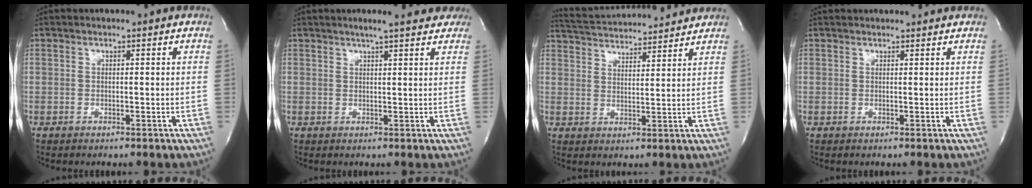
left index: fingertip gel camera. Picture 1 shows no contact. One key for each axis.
{"total": 7.6, "fx": 6.3, "fy": 1.4, "fz": 4.0, "tx": -0.050, "ty": 0.013, "tz": 0.070}
{"total": 12.7, "fx": 12.1, "fy": 1.2, "fz": 3.5, "tx": -0.071, "ty": 0.024, "tz": 0.181}
{"total": 3.6, "fx": 3.5, "fy": 0.4, "fz": 0.7, "tx": -0.010, "ty": 0.021, "tz": 0.041}